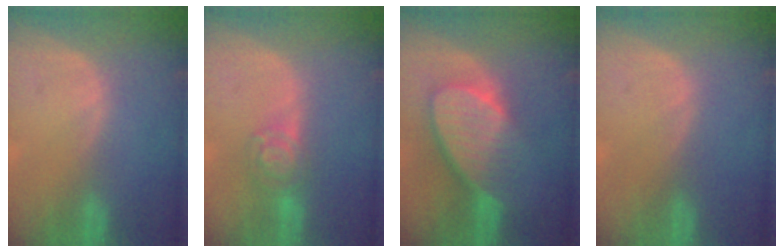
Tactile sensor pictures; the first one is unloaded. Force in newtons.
{"total": 5.0, "press": 4.3, "slide": 2.5}
{"total": 9.2, "press": 8.2, "slide": 4.1}
{"total": 0.0}